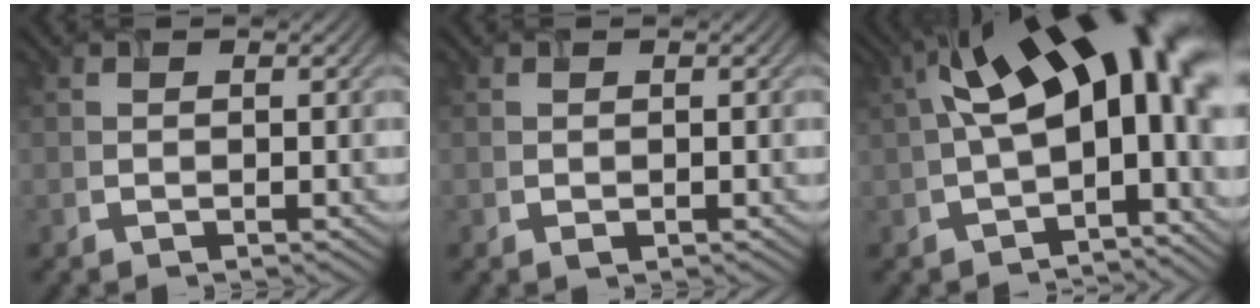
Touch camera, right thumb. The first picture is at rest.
{"total": 0.5, "force": [-0.1, 0.4, 0.4], "torque": [-0.003, -0.003, 0.000]}
{"total": 18.5, "force": [2.6, 8.7, 16.1], "torque": [-0.230, 0.021, 0.050]}